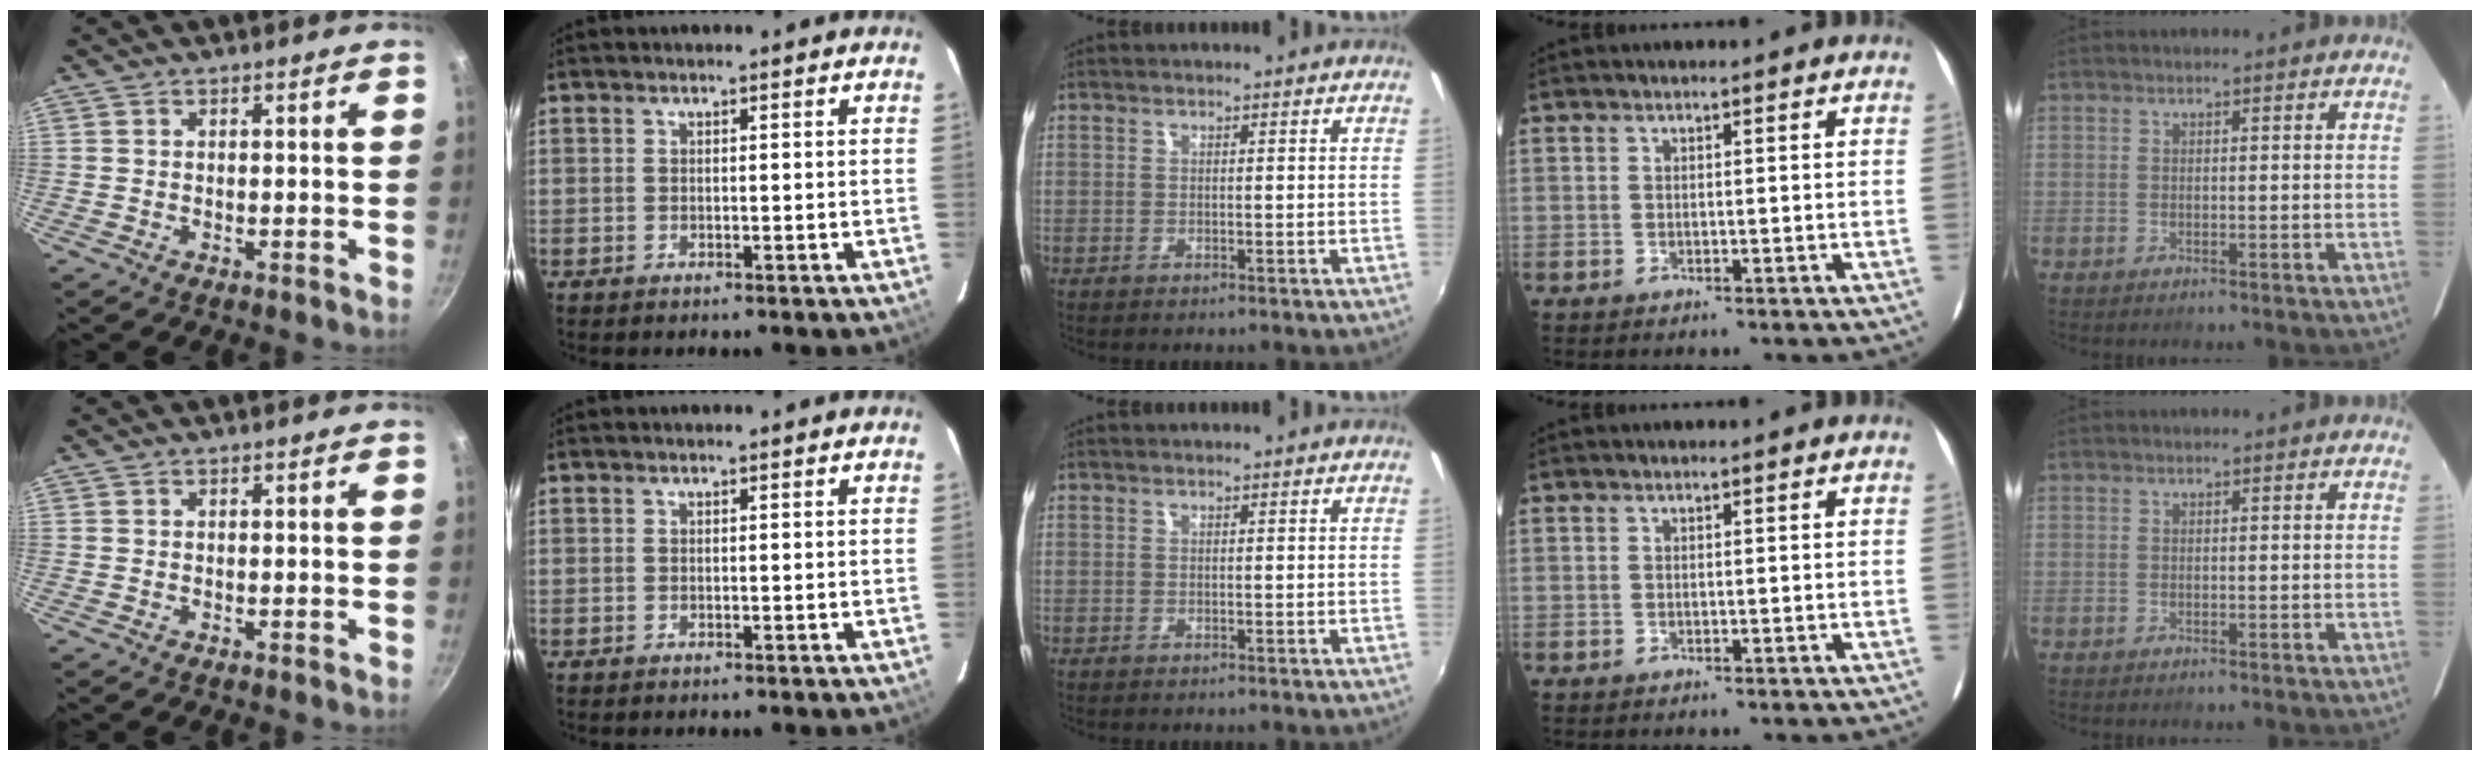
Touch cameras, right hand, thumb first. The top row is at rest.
{}